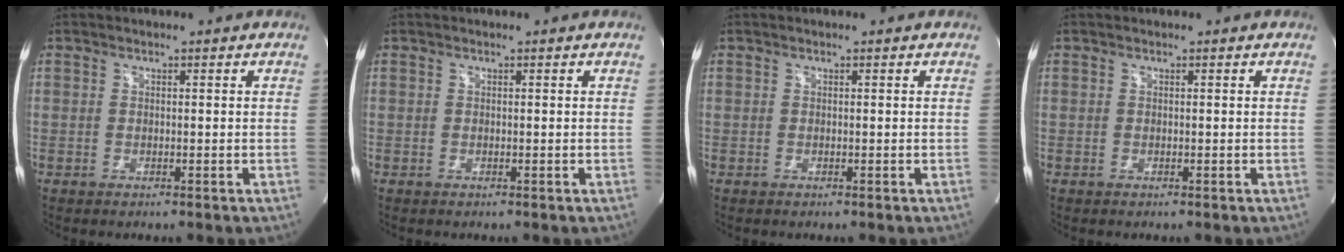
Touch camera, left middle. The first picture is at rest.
{"total": 0.0}
{"total": 0.0}
{"total": 0.0}